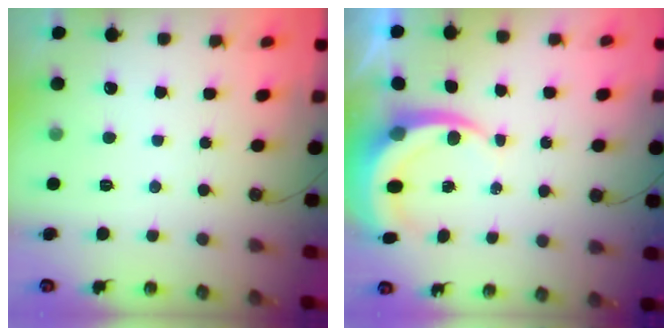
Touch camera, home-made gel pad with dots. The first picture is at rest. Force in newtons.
{"total": 6.5, "press": 6.4, "slide": 0.8}